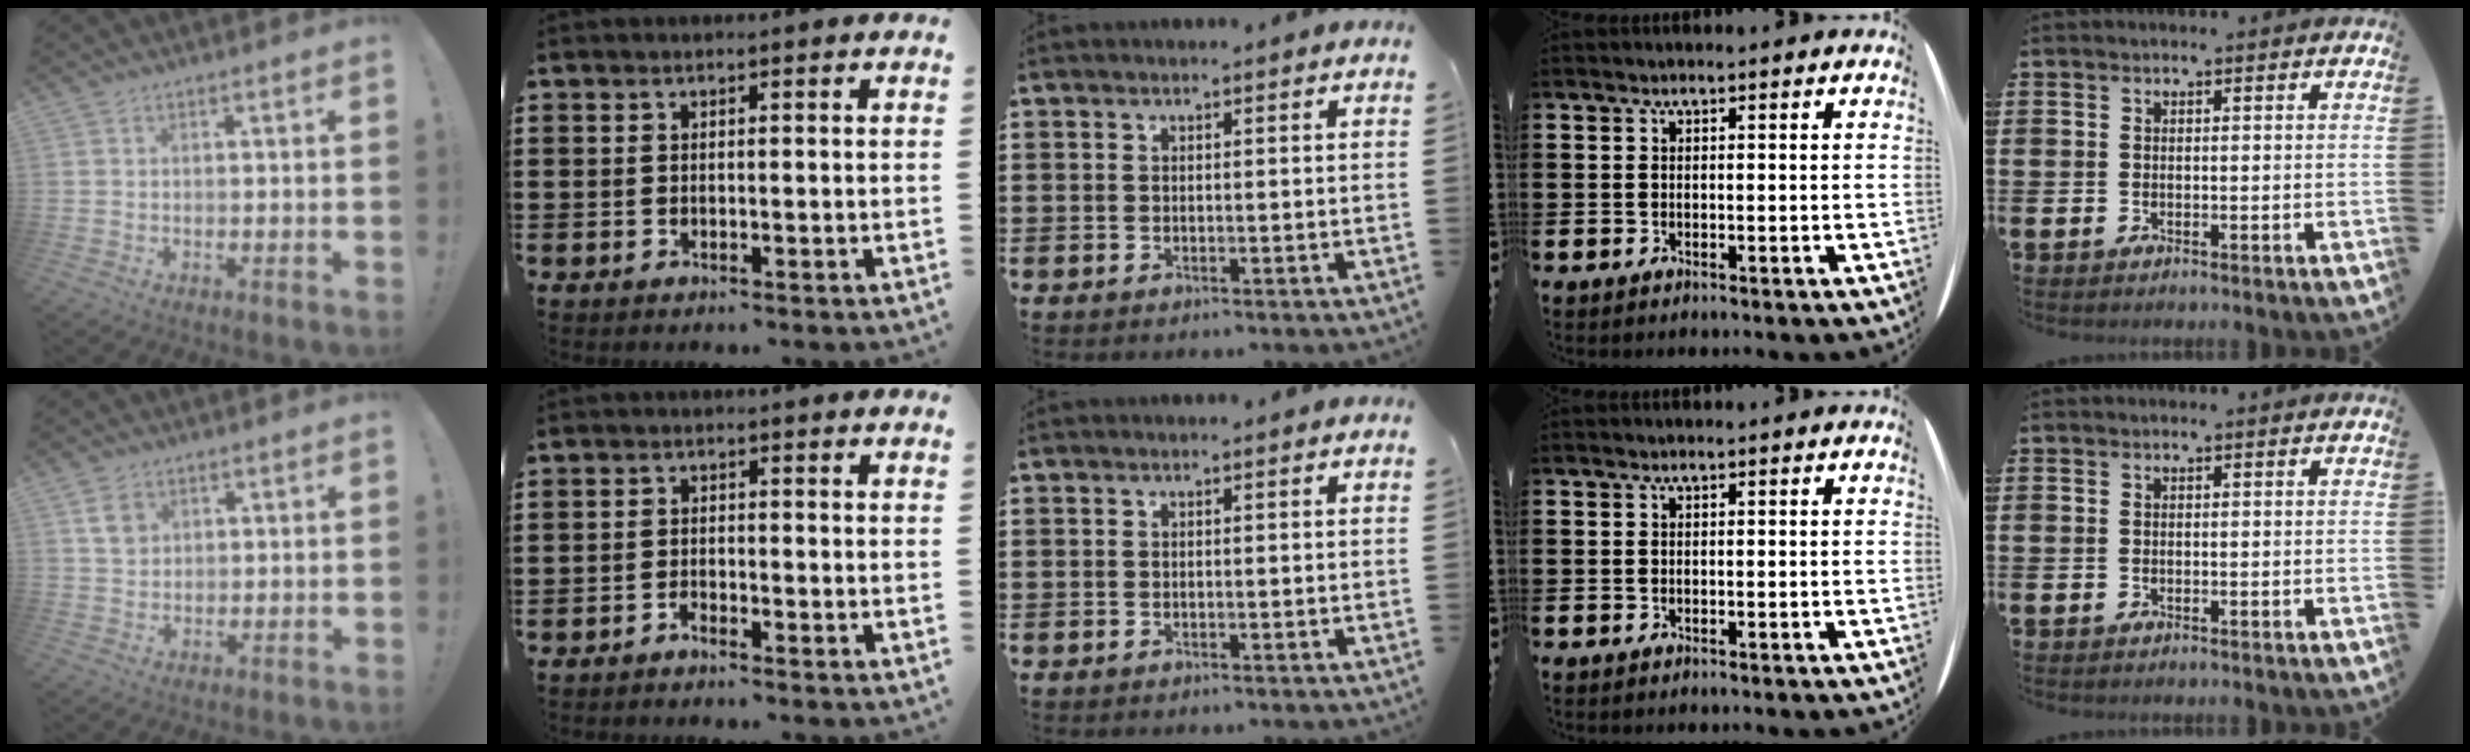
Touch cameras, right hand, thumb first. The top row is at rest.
{"thumb": {"total": 5.0, "force": [2.3, 3.9, 2.0], "torque": [-0.017, -0.004, 0.041]}, "index": {"total": 1.4, "force": [-1.3, 0.1, 0.2], "torque": [-0.010, 0.002, -0.027]}}